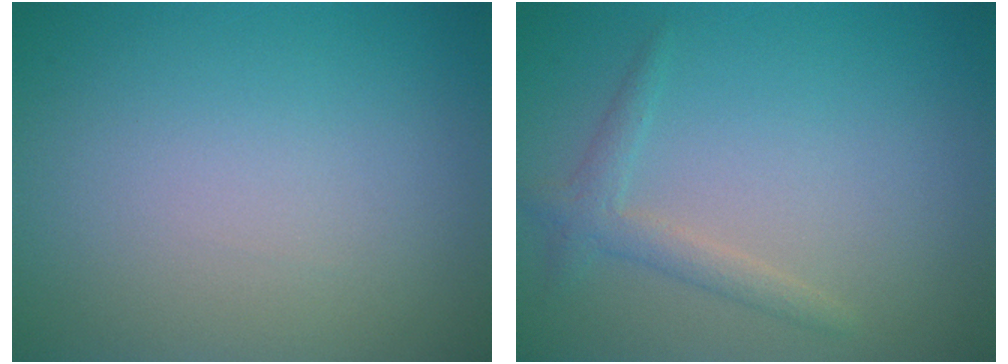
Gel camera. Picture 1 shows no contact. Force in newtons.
{"total": 1.8, "press": 1.8, "slide": 0.1}